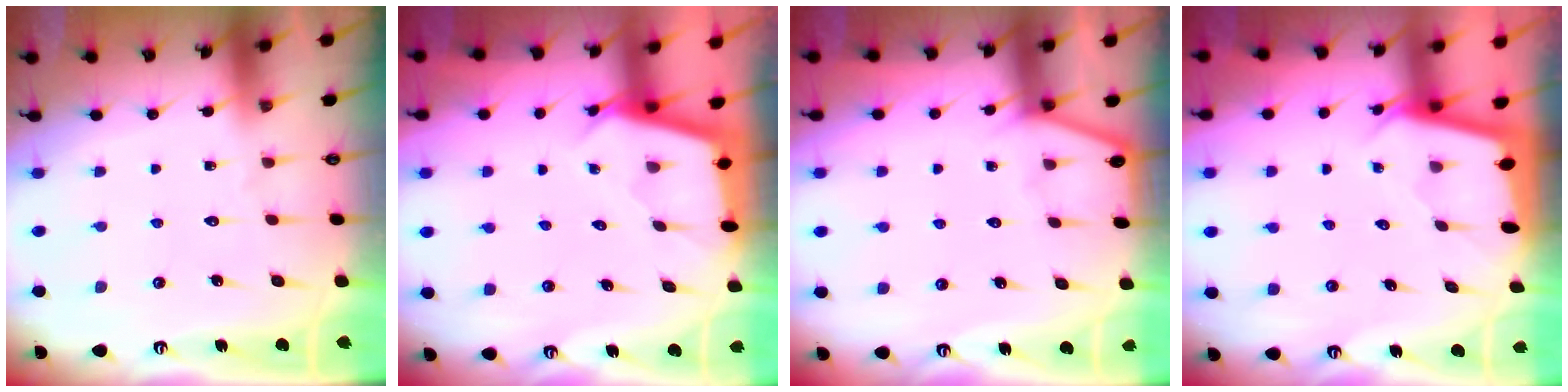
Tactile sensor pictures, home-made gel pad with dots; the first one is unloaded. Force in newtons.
{"total": 2.5, "press": 2.5, "slide": 0.1}
{"total": 2.6, "press": 2.6, "slide": 0.3}
{"total": 2.0, "press": 2.0, "slide": 0.3}